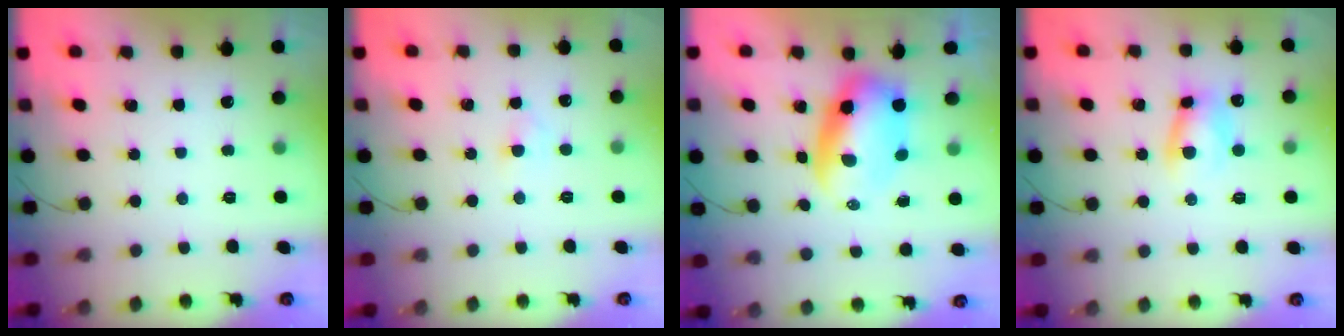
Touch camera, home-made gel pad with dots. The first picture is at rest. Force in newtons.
{"total": 2.1, "press": 2.0, "slide": 0.9}
{"total": 7.6, "press": 7.3, "slide": 2.0}
{"total": 7.2, "press": 7.2, "slide": 0.5}